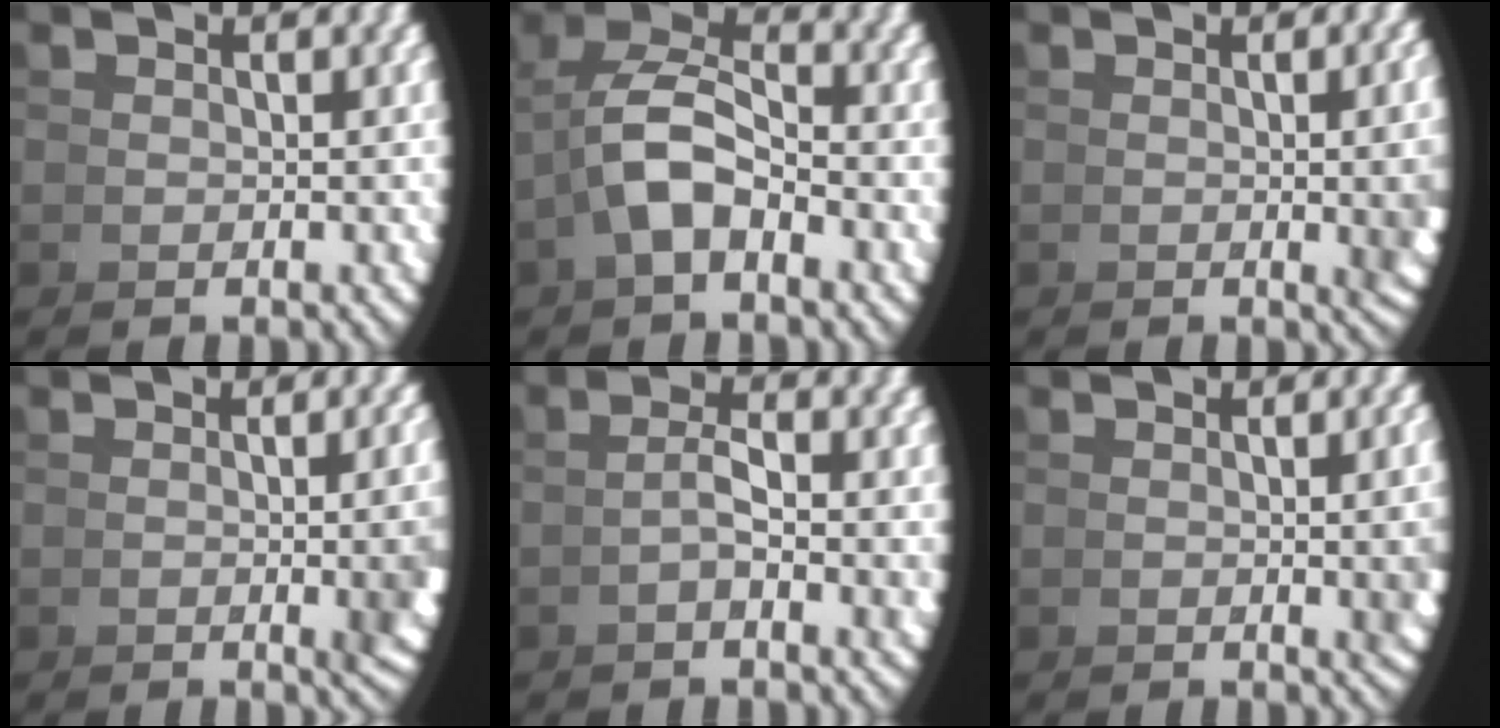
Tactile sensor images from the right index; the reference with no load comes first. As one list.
[{"total": 5.8, "force": [0.7, 4.0, 4.2], "torque": [-0.083, 0.003, 0.005]}, {"total": 4.7, "force": [0.1, 1.6, 4.5], "torque": [-0.040, 0.013, -0.006]}, {"total": 5.0, "force": [-0.3, 1.5, 4.7], "torque": [-0.046, 0.012, -0.013]}, {"total": 2.3, "force": [-0.6, -0.5, 2.1], "torque": [-0.033, 0.004, -0.011]}, {"total": 4.1, "force": [0.3, 1.4, 3.8], "torque": [-0.032, 0.013, -0.005]}]